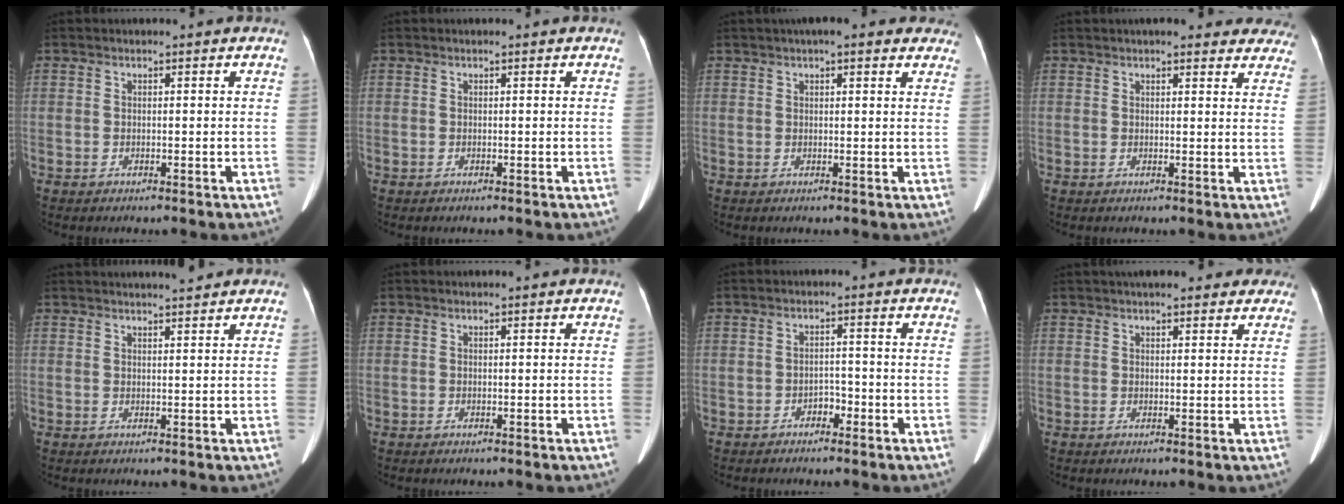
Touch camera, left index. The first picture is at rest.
{"total": 0.0}
{"total": 8.0, "force": [6.0, 1.9, 4.9], "torque": [-0.051, 0.025, 0.066]}
{"total": 14.9, "force": [13.4, 3.4, 5.6], "torque": [-0.032, 0.002, 0.135]}
{"total": 4.4, "force": [4.0, -0.2, 1.7], "torque": [-0.024, 0.012, 0.054]}
{"total": 0.0}
{"total": 2.0, "force": [-1.4, 1.0, 0.9], "torque": [-0.008, 0.006, -0.024]}
{"total": 10.9, "force": [9.0, 3.1, 5.2], "torque": [-0.050, 0.028, 0.106]}